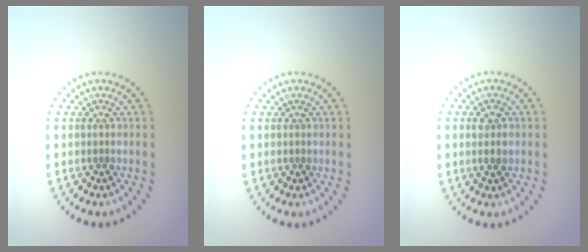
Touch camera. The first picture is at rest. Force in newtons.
{"total": 0.0}
{"total": 1.5, "press": 1.5, "slide": 0.2}